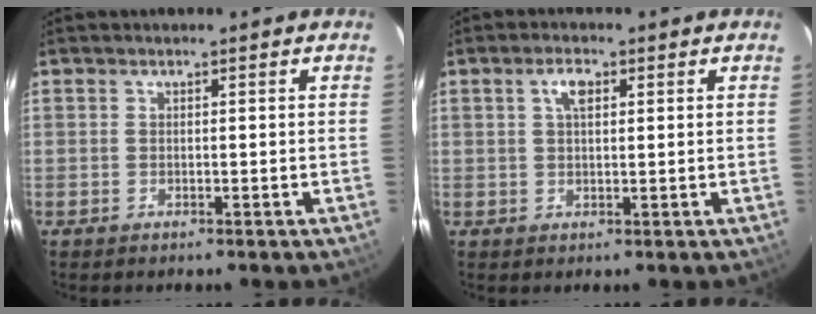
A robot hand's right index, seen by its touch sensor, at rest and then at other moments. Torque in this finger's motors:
{"motor_torque": [0.27, -0.09, 0.17, 0.06]}